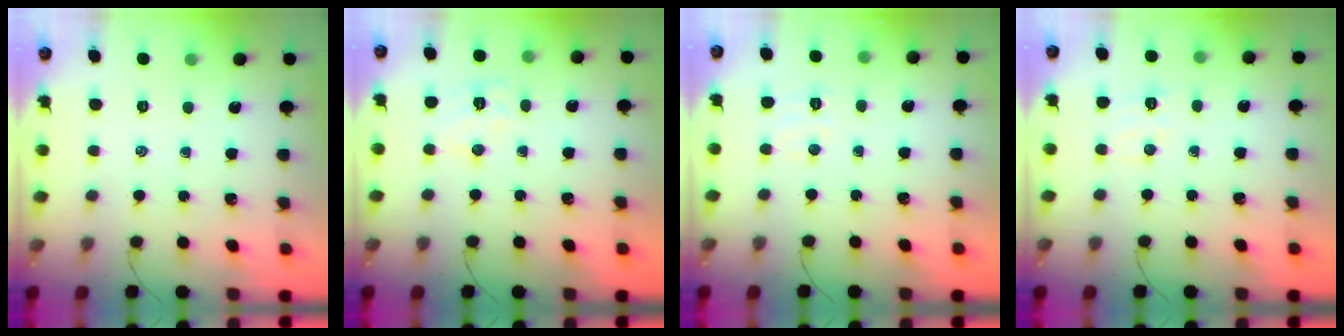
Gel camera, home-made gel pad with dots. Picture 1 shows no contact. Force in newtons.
{"total": 6.3, "press": 6.2, "slide": 0.9}
{"total": 5.0, "press": 4.9, "slide": 1.0}
{"total": 5.6, "press": 5.5, "slide": 1.2}